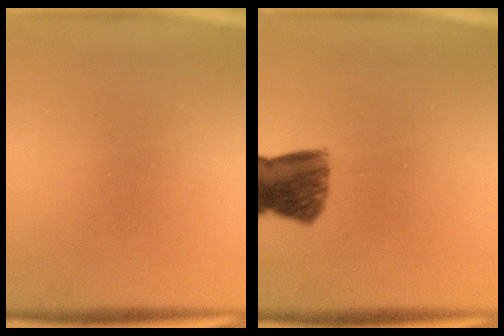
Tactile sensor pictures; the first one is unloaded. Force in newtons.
{"total": 8.6}